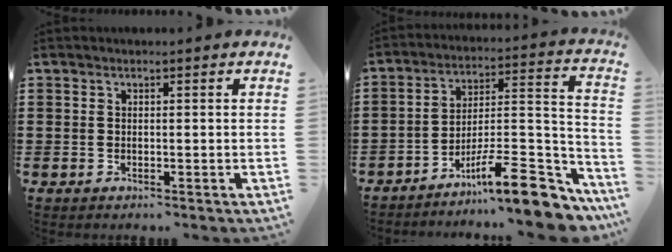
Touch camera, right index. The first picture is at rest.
{"total": 13.1, "force": [-9.4, 2.6, 8.7], "torque": [-0.109, 0.029, -0.164]}